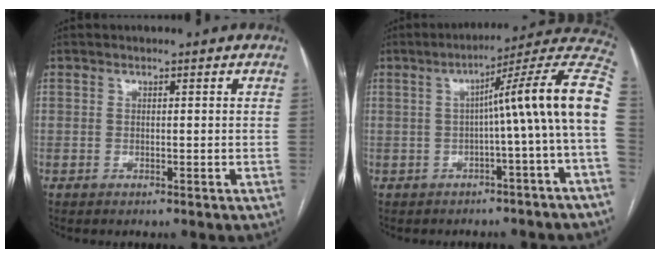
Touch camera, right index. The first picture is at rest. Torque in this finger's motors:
{"motor_torque": [1.20, -0.19, 0.49, 0.13]}